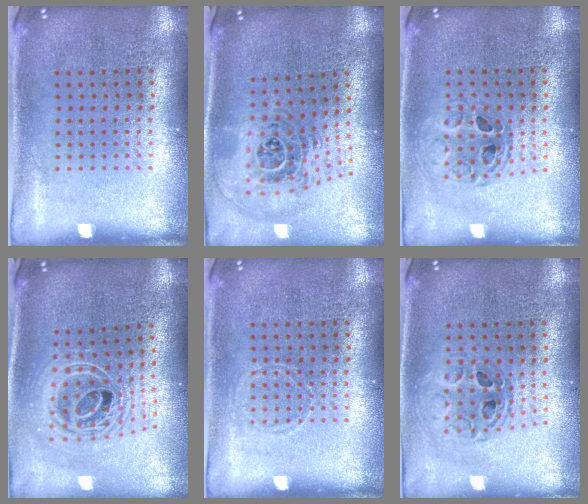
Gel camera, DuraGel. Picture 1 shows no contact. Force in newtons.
{"total": 1.7, "press": 1.4, "slide": 0.9}
{"total": 0.8, "press": 0.8, "slide": 0.2}
{"total": 2.4, "press": 1.8, "slide": 1.7}
{"total": 0.6, "press": 0.6, "slide": 0.0}
{"total": 0.7, "press": 0.7, "slide": 0.1}